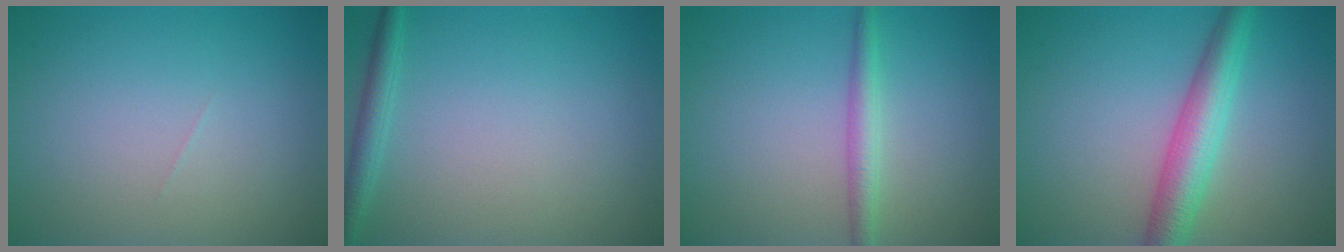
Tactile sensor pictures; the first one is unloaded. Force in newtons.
{"total": 1.8, "press": 1.8, "slide": 0.1}
{"total": 2.1, "press": 2.1, "slide": 0.0}
{"total": 4.8, "press": 4.8, "slide": 0.1}